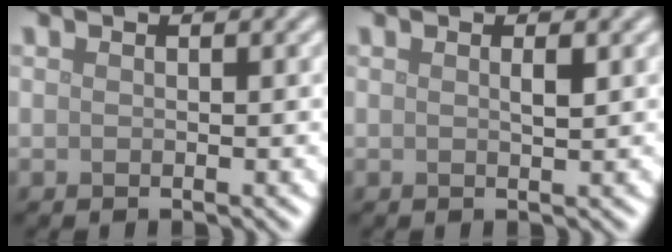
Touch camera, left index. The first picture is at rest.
{"total": 0.8, "force": [0.3, 0.1, 0.8], "torque": [-0.013, 0.001, 0.004]}